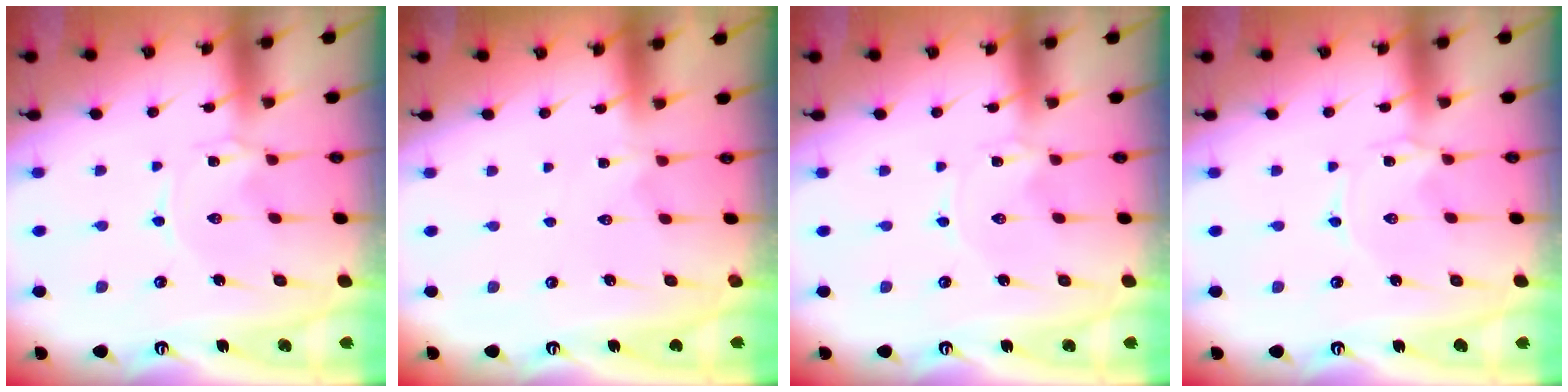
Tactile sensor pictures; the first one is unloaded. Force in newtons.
{"total": 1.2, "press": 1.2, "slide": 0.4}
{"total": 0.0}
{"total": 0.0}